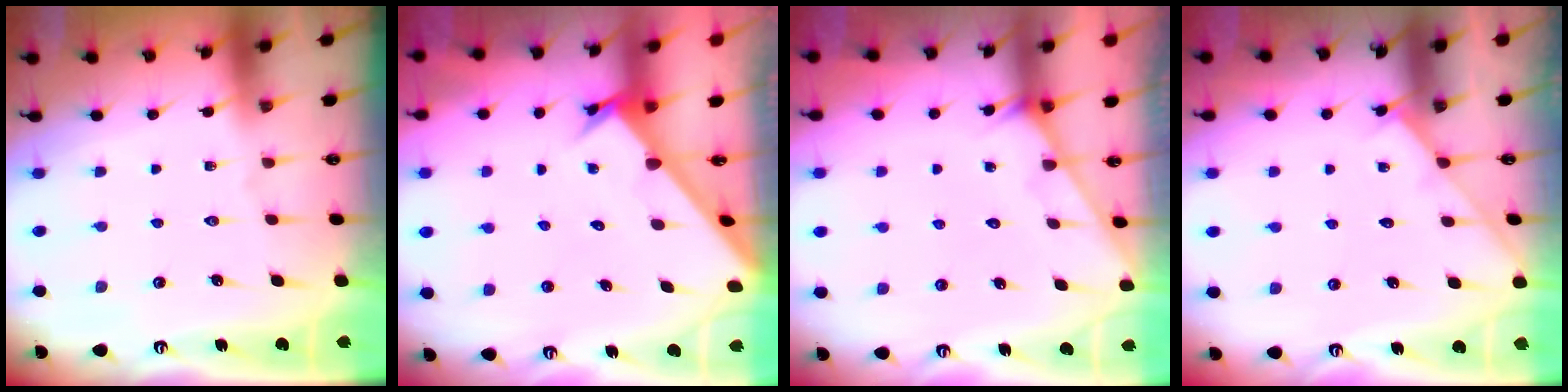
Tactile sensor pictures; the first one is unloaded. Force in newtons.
{"total": 2.5, "press": 2.5, "slide": 0.3}
{"total": 2.0, "press": 2.0, "slide": 0.1}
{"total": 2.9, "press": 2.9, "slide": 0.3}